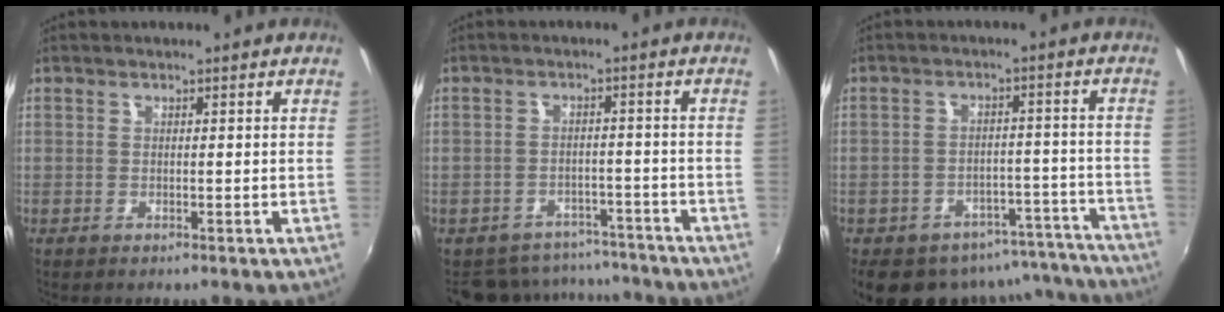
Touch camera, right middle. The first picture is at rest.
{"total": 11.1, "force": [-9.7, 4.9, 2.1], "torque": [-0.054, 0.016, -0.123]}
{"total": 17.6, "force": [-14.4, 8.2, 5.8], "torque": [-0.109, 0.026, -0.165]}